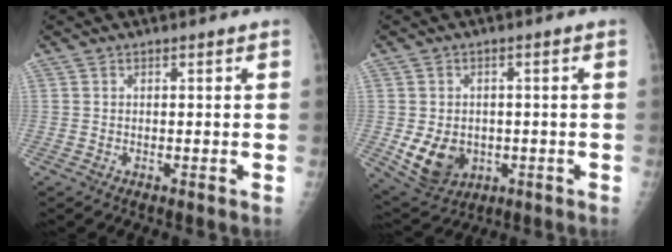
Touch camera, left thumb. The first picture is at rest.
{"total": 9.9, "force": [-1.9, 7.8, 5.7], "torque": [-0.083, 0.000, -0.009]}